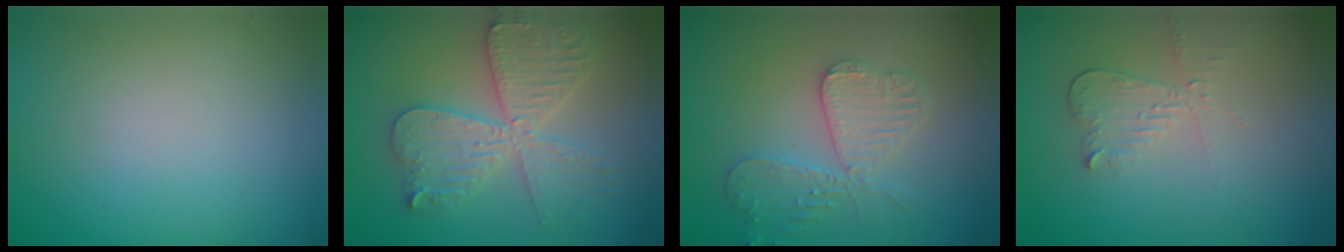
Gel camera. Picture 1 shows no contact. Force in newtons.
{"total": 5.6, "press": 5.5, "slide": 0.8}
{"total": 4.0, "press": 3.7, "slide": 1.5}
{"total": 2.1, "press": 2.1, "slide": 0.2}